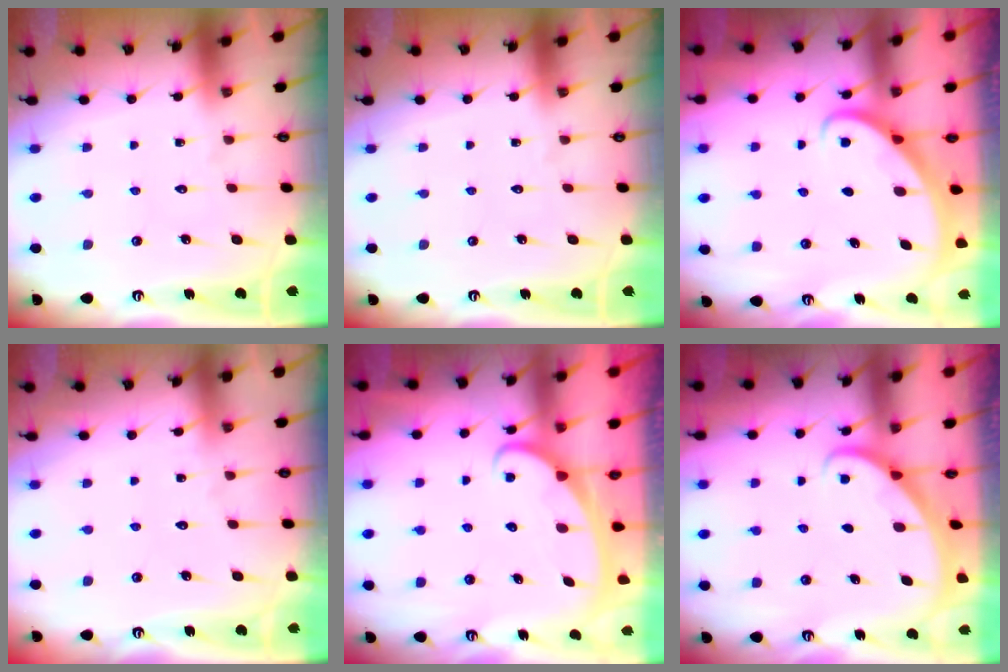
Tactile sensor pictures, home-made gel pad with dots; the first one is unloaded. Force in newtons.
{"total": 0.0}
{"total": 2.7, "press": 2.7, "slide": 0.2}
{"total": 2.5, "press": 2.5, "slide": 0.3}
{"total": 2.5, "press": 2.5, "slide": 0.3}
{"total": 2.0, "press": 2.0, "slide": 0.1}